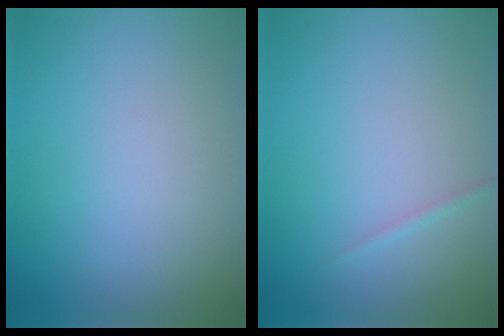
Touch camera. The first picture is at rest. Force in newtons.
{"total": 0.6, "press": 0.5, "slide": 0.0}